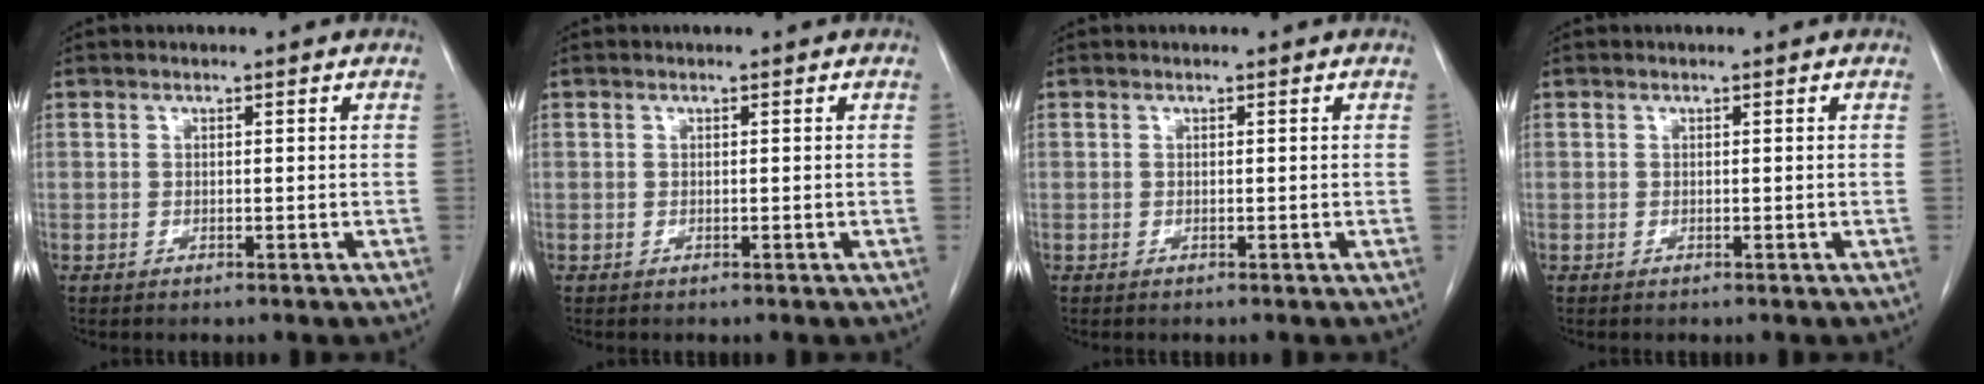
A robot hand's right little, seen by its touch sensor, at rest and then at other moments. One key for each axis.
{"total": 0.0}
{"total": 0.0}
{"total": 0.0}